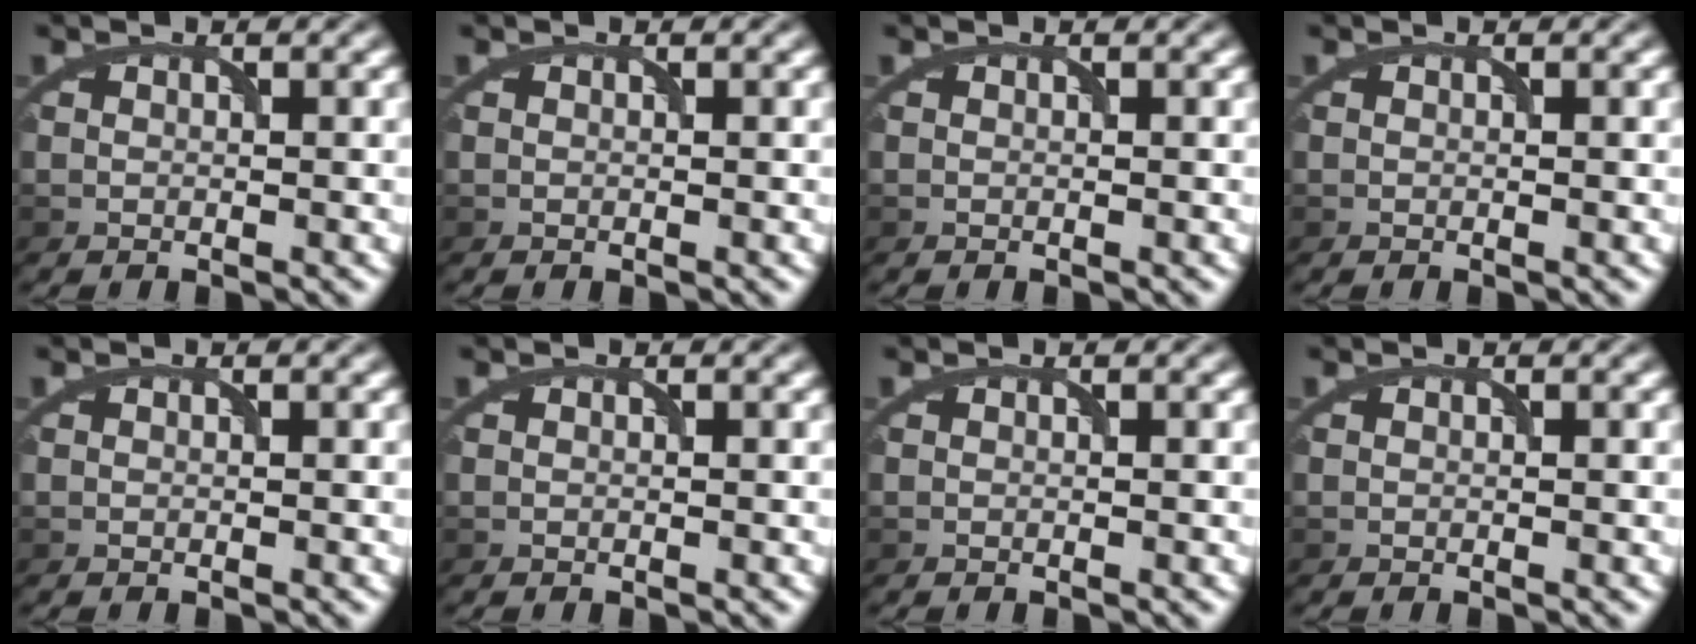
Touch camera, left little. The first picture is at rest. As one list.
[{"total": 0.0}, {"total": 0.0}, {"total": 0.0}, {"total": 0.0}, {"total": 0.0}, {"total": 0.0}, {"total": 0.0}]